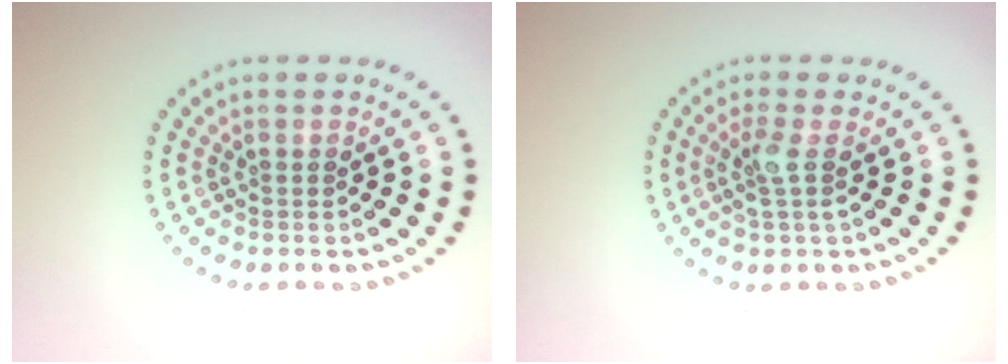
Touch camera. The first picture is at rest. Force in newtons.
{"total": 2.0, "press": 1.5, "slide": 1.3}